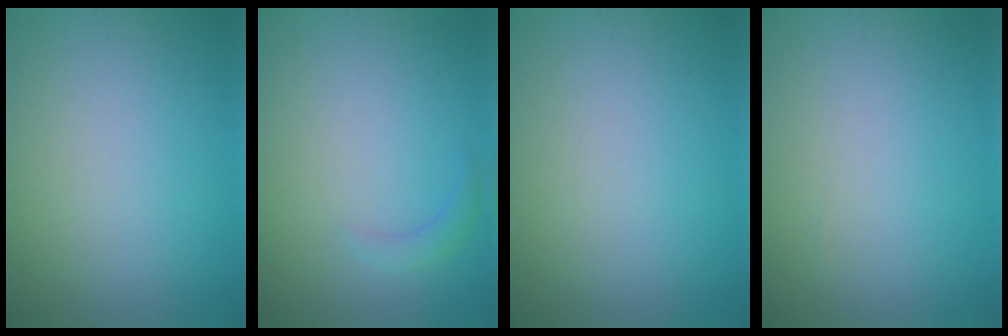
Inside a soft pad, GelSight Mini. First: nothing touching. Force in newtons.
{"total": 1.2, "press": 1.2, "slide": 0.2}
{"total": 0.0}
{"total": 0.0}